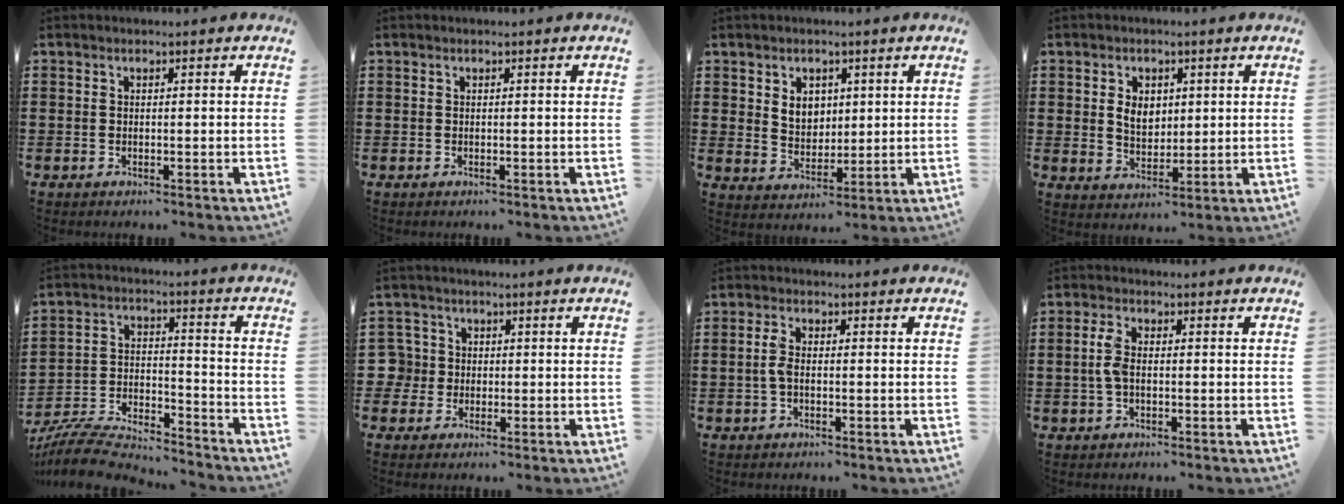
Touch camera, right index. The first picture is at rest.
{"total": 0.0}
{"total": 4.3, "force": [1.7, 3.5, 1.9], "torque": [-0.043, 0.009, 0.028]}
{"total": 4.4, "force": [1.0, 3.2, 2.8], "torque": [-0.057, 0.008, 0.014]}
{"total": 7.2, "force": [-6.9, 1.1, 1.5], "torque": [-0.044, -0.001, -0.140]}
{"total": 3.8, "force": [-0.2, 3.8, 0.7], "torque": [-0.043, 0.005, -0.010]}
{"total": 2.7, "force": [-0.4, 1.1, 2.4], "torque": [-0.061, -0.002, -0.013]}
{"total": 3.6, "force": [-0.2, 1.7, 3.2], "torque": [-0.084, -0.004, -0.012]}